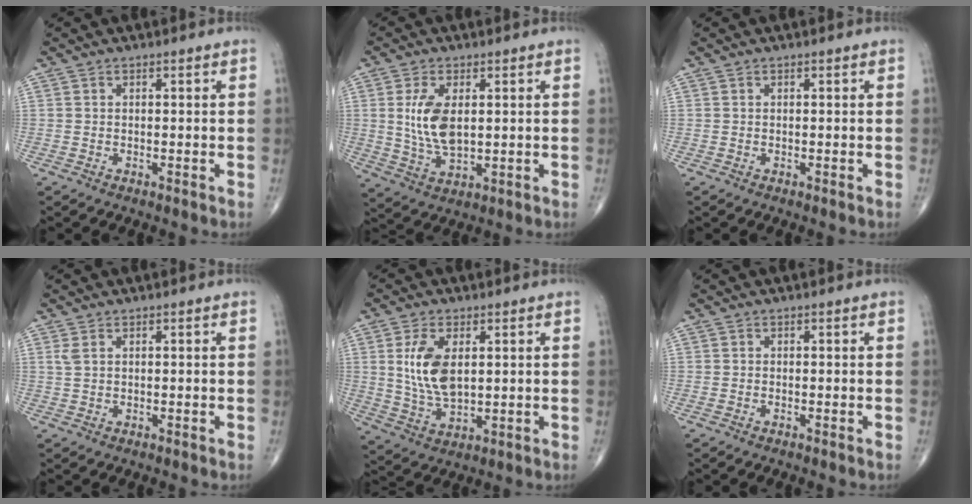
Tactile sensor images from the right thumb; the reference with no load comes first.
{"total": 8.8, "force": [1.5, 4.4, 7.4], "torque": [-0.146, -0.014, 0.037]}
{"total": 0.0}
{"total": 1.5, "force": [0.7, 0.7, 1.1], "torque": [-0.028, 0.008, 0.023]}
{"total": 9.7, "force": [2.1, 5.1, 8.0], "torque": [-0.153, -0.014, 0.048]}
{"total": 0.0}